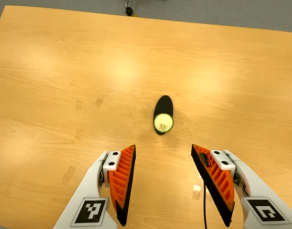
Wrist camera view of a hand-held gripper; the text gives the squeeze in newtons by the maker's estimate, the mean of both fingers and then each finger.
{"total": 0.0}